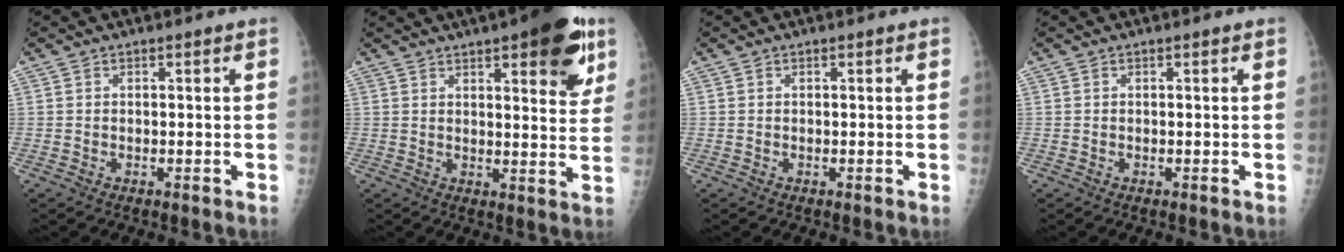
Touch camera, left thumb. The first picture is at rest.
{"total": 14.7, "force": [7.8, 4.6, 11.6], "torque": [-0.117, -0.028, 0.098]}
{"total": 0.0}
{"total": 0.0}